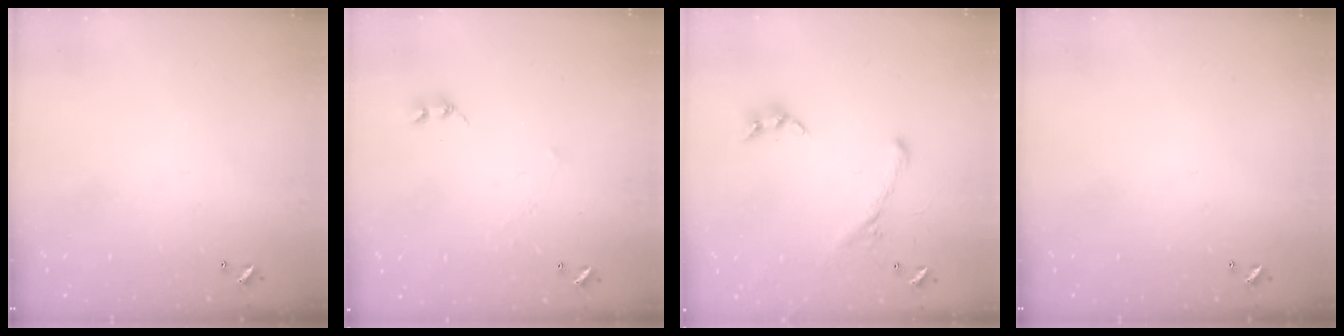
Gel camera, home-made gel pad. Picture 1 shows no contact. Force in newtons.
{"total": 1.7, "press": 1.6, "slide": 0.4}
{"total": 1.4, "press": 0.6, "slide": 1.2}
{"total": 0.0}